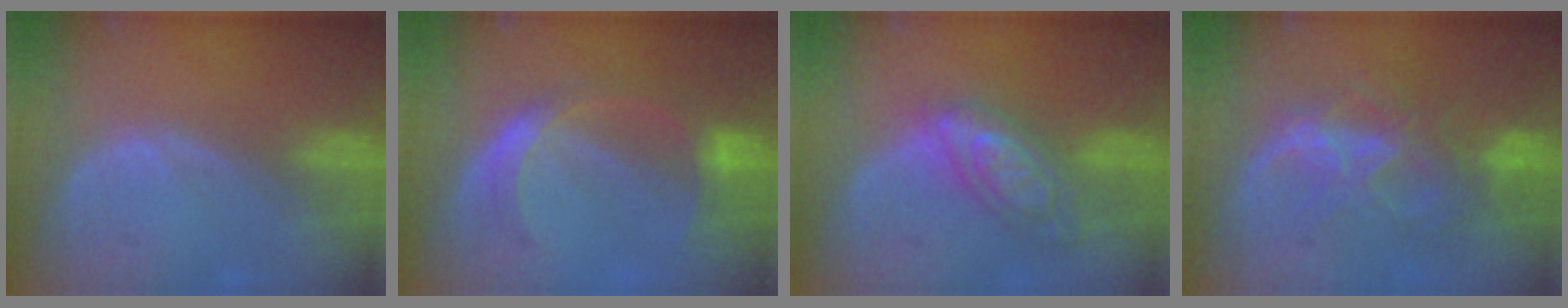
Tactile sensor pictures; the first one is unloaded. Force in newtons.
{"total": 5.7, "press": 5.4, "slide": 1.8}
{"total": 7.5, "press": 7.5, "slide": 0.5}
{"total": 8.6, "press": 7.5, "slide": 4.1}